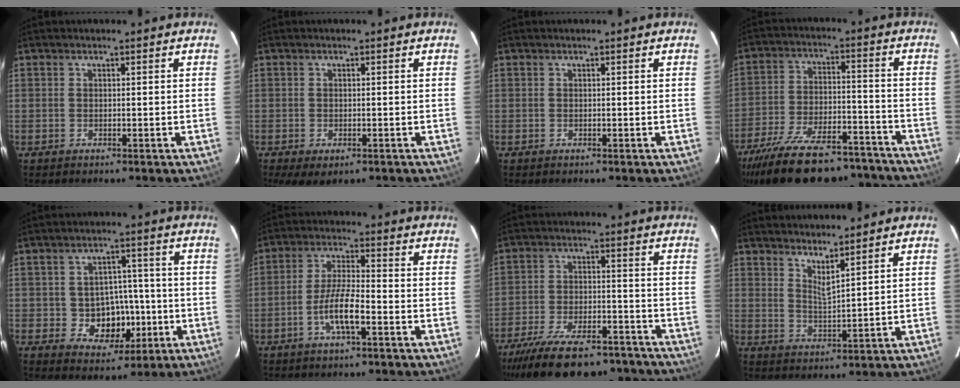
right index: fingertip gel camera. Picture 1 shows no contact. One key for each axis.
{"total": 4.6, "fx": -2.6, "fy": 2.1, "fz": 3.2, "tx": -0.064, "ty": -0.023, "tz": -0.035}
{"total": 0.0}
{"total": 27.1, "fx": -22.5, "fy": 9.2, "fz": 12.0, "tx": -0.236, "ty": -0.009, "tz": -0.319}
{"total": 8.8, "fx": -2.2, "fy": 7.4, "fz": 4.2, "tx": -0.081, "ty": 0.016, "tz": -0.015}
{"total": 7.2, "fx": -3.3, "fy": 1.2, "fz": 6.3, "tx": -0.128, "ty": 0.003, "tz": -0.061}
{"total": 23.2, "fx": -19.0, "fy": 7.8, "fz": 10.7, "tx": -0.216, "ty": -0.012, "tz": -0.272}
{"total": 4.4, "fx": 3.7, "fy": -0.1, "fz": 2.4, "tx": -0.043, "ty": -0.010, "tz": 0.061}